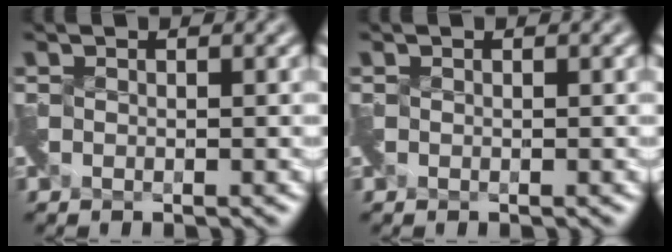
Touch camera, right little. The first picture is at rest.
{"total": 0.0}